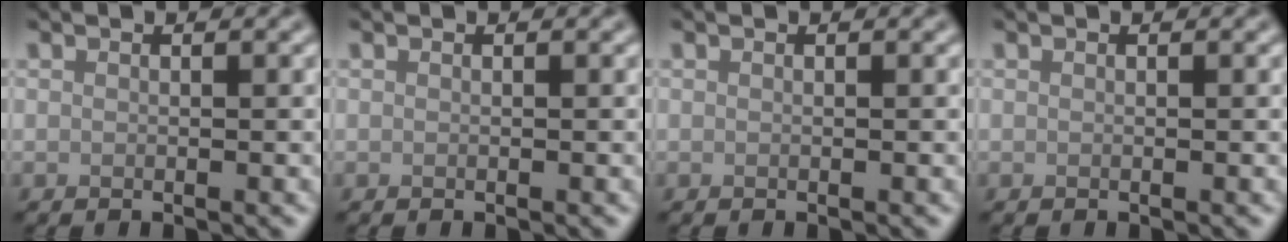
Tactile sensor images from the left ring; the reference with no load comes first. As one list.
[{"total": 0.0}, {"total": 0.0}, {"total": 0.0}]